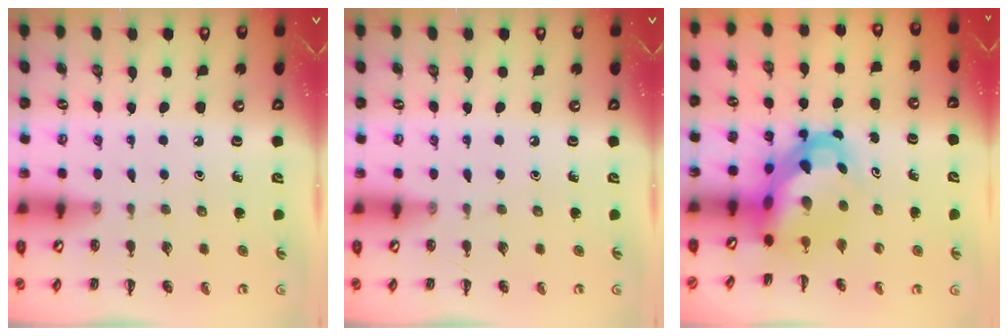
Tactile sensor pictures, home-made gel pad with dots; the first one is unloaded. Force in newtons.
{"total": 0.0}
{"total": 6.2, "press": 6.0, "slide": 1.6}